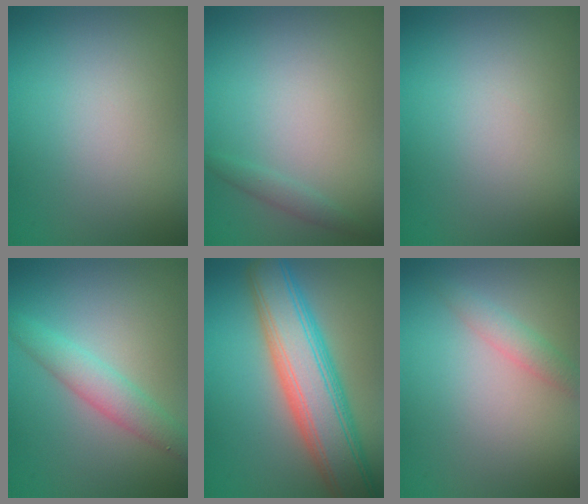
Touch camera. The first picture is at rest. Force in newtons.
{"total": 1.0, "press": 1.0, "slide": 0.1}
{"total": 0.0}
{"total": 3.1, "press": 3.1, "slide": 0.1}
{"total": 8.9, "press": 8.9, "slide": 0.2}
{"total": 1.7, "press": 1.7, "slide": 0.1}